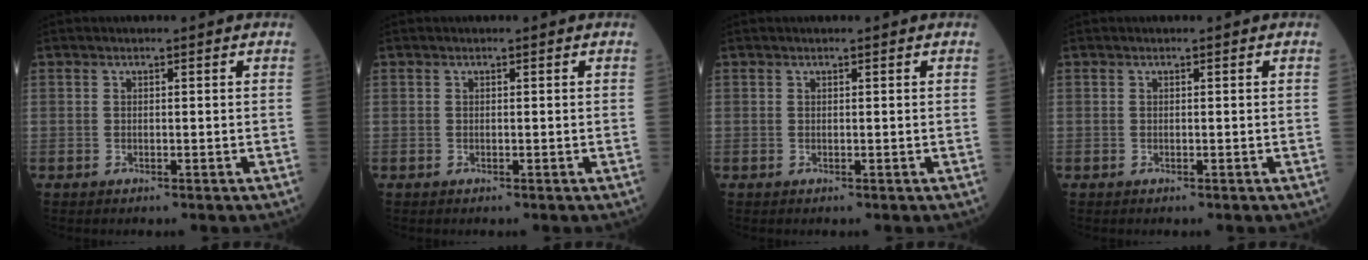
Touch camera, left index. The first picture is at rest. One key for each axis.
{"total": 0.0}
{"total": 0.0}
{"total": 0.0}